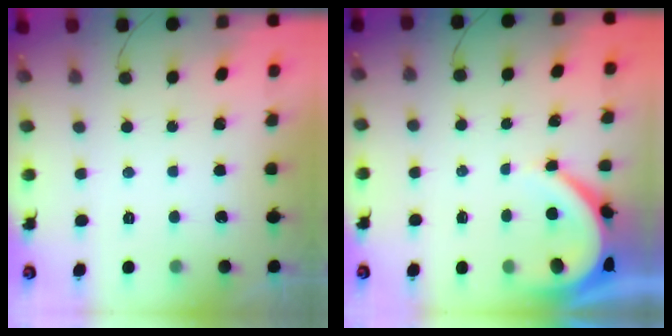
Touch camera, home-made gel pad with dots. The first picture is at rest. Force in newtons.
{"total": 6.1, "press": 6.1, "slide": 0.4}